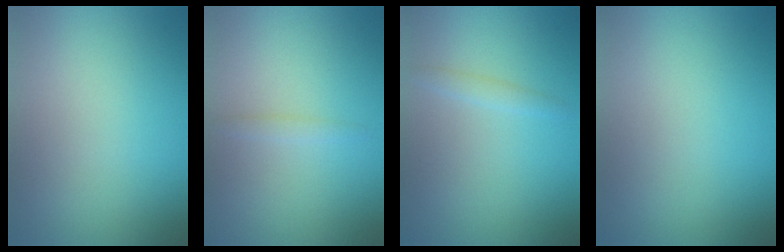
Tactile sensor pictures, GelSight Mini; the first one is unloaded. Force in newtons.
{"total": 0.8, "press": 0.8, "slide": 0.0}
{"total": 1.0, "press": 1.0, "slide": 0.1}
{"total": 0.0}